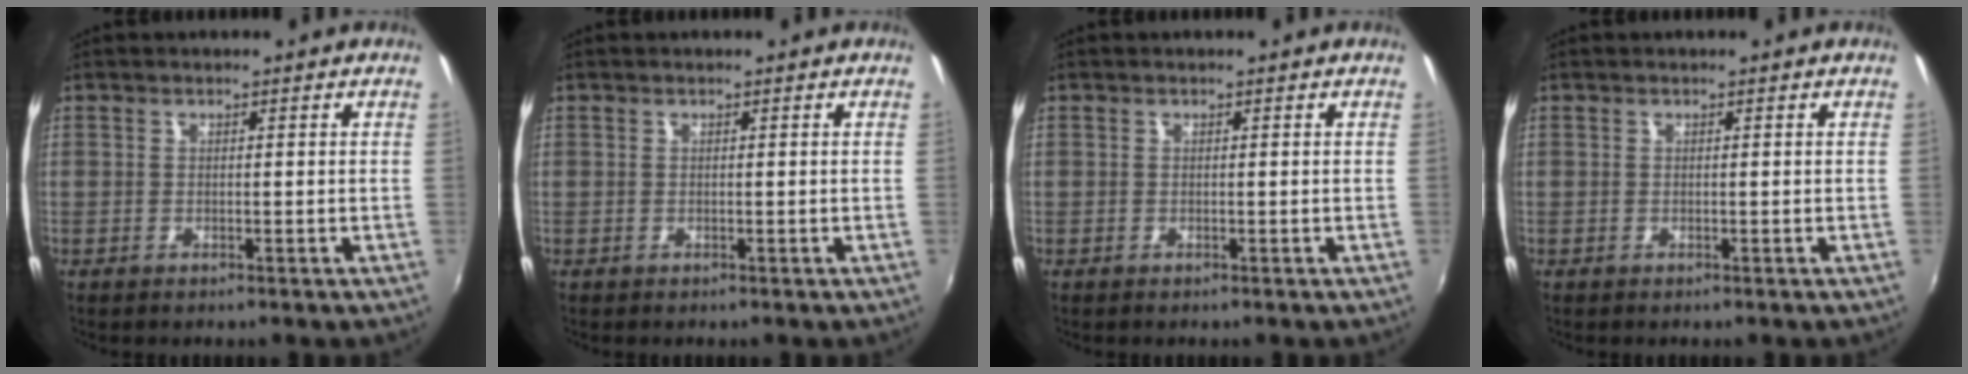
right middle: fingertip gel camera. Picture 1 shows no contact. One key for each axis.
{"total": 0.0}
{"total": 0.0}
{"total": 0.0}